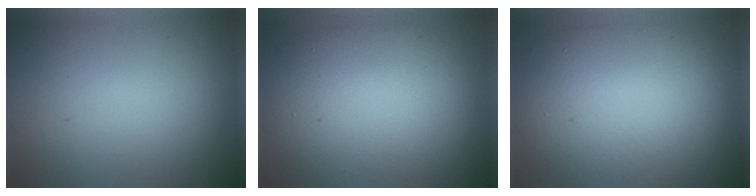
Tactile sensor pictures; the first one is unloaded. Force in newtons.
{"total": 11.3, "press": 11.3, "slide": 0.8}
{"total": 10.5, "press": 10.5, "slide": 0.9}